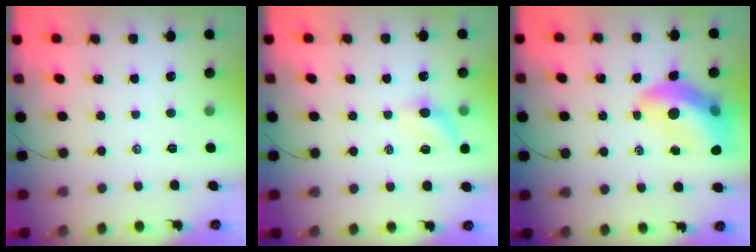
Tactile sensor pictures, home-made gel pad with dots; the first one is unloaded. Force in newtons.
{"total": 6.4, "press": 6.2, "slide": 1.6}
{"total": 13.8, "press": 13.4, "slide": 3.4}